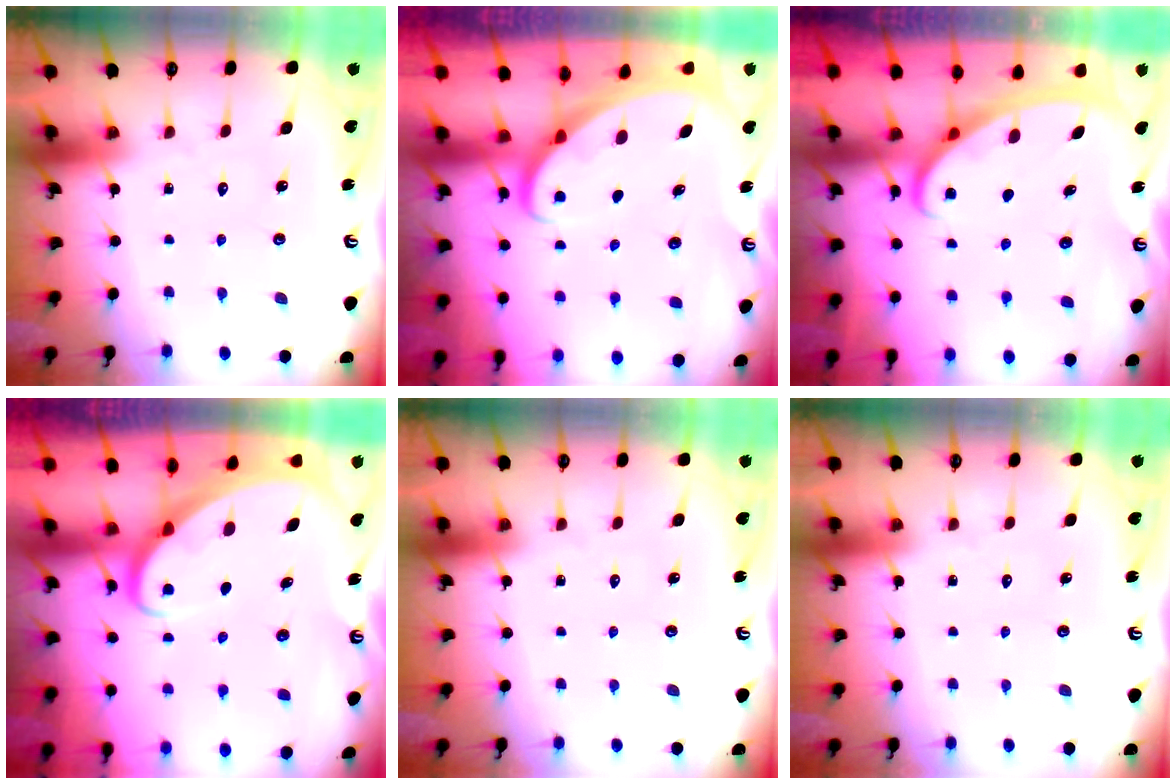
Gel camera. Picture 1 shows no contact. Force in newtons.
{"total": 3.1, "press": 3.1, "slide": 0.2}
{"total": 2.6, "press": 2.6, "slide": 0.4}
{"total": 2.8, "press": 2.8, "slide": 0.3}
{"total": 0.0}
{"total": 0.0}